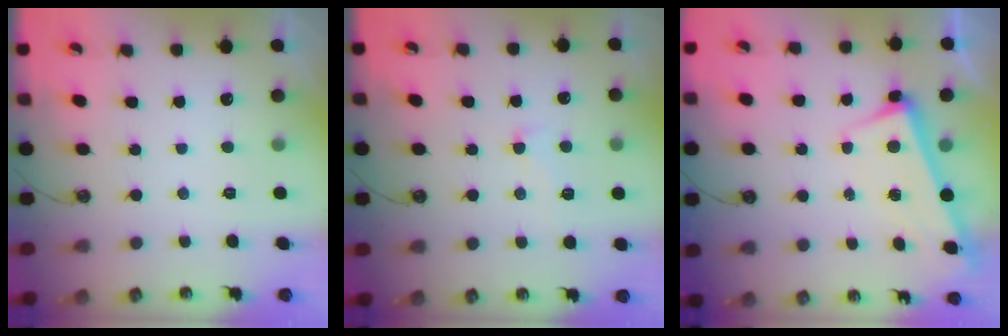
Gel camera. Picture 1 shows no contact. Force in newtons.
{"total": 1.3, "press": 0.3, "slide": 1.3}
{"total": 2.6, "press": 2.5, "slide": 0.7}